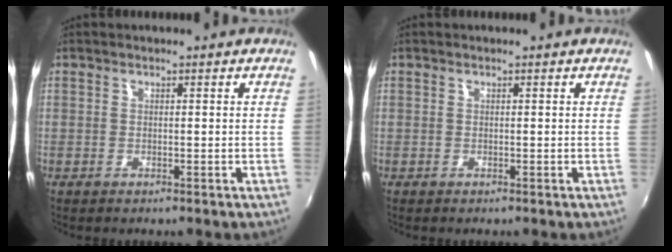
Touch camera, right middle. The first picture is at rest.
{"total": 0.0}